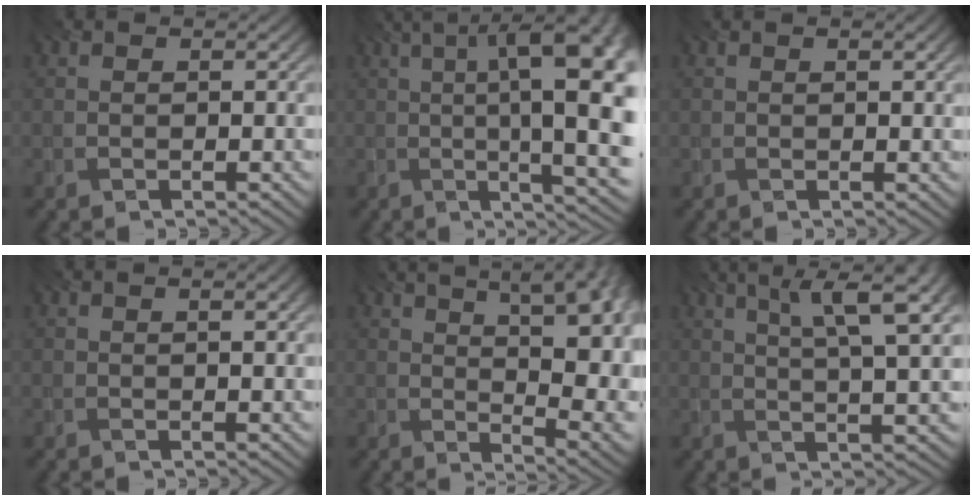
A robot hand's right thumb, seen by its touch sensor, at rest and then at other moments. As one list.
[{"total": 18.5, "force": [1.2, 5.4, 17.6], "torque": [-0.197, 0.022, 0.018]}, {"total": 1.1, "force": [0.4, -0.1, 1.0], "torque": [-0.012, -0.005, 0.010]}, {"total": 1.4, "force": [0.5, 0.0, 1.4], "torque": [-0.018, -0.003, 0.012]}, {"total": 16.8, "force": [4.4, 7.3, 14.4], "torque": [-0.166, 0.044, 0.069]}, {"total": 10.3, "force": [4.1, 2.1, 9.2], "torque": [-0.129, 0.023, 0.059]}]